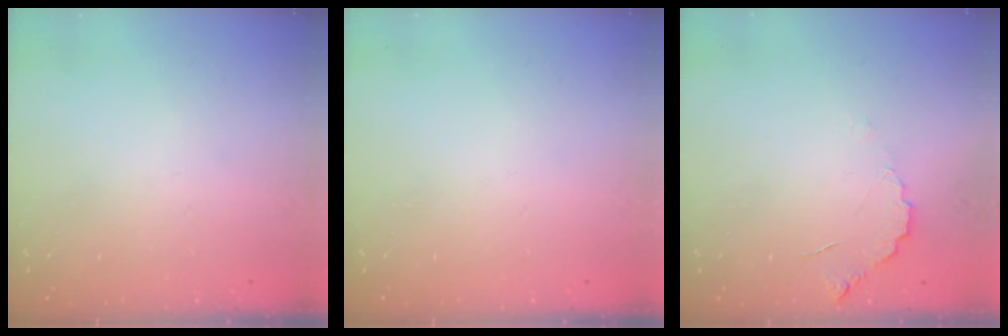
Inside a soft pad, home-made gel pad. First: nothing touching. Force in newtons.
{"total": 0.0}
{"total": 3.9, "press": 3.8, "slide": 0.3}